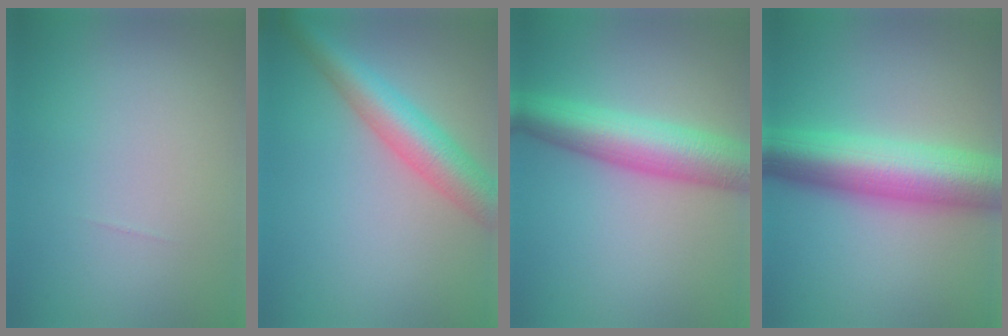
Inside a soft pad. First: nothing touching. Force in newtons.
{"total": 5.7, "press": 5.7, "slide": 0.2}
{"total": 7.2, "press": 7.2, "slide": 0.1}
{"total": 9.8, "press": 9.8, "slide": 0.1}